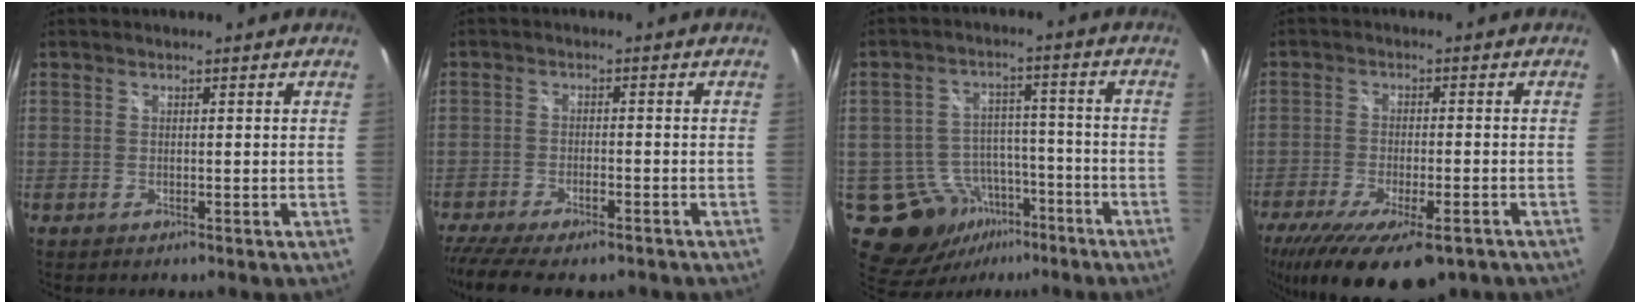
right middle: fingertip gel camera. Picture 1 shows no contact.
{"total": 11.8, "force": [-9.6, 2.9, 6.1], "torque": [-0.146, -0.036, -0.156]}
{"total": 12.4, "force": [-6.9, 9.1, 4.8], "torque": [-0.105, 0.013, -0.085]}
{"total": 18.6, "force": [-12.4, 6.5, 12.3], "torque": [-0.246, -0.064, -0.188]}